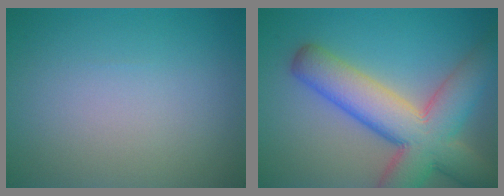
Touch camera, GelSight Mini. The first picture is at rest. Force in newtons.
{"total": 10.5, "press": 10.4, "slide": 0.9}